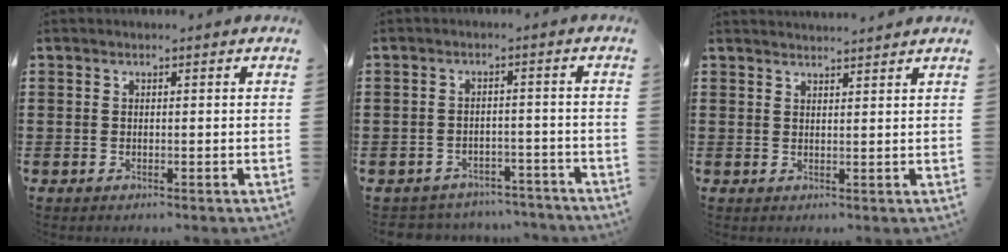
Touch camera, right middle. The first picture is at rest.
{"total": 3.3, "force": [-3.2, 0.5, -0.2], "torque": [-0.004, 0.000, -0.069]}
{"total": 2.0, "force": [2.0, -0.3, -0.1], "torque": [-0.003, -0.001, 0.039]}